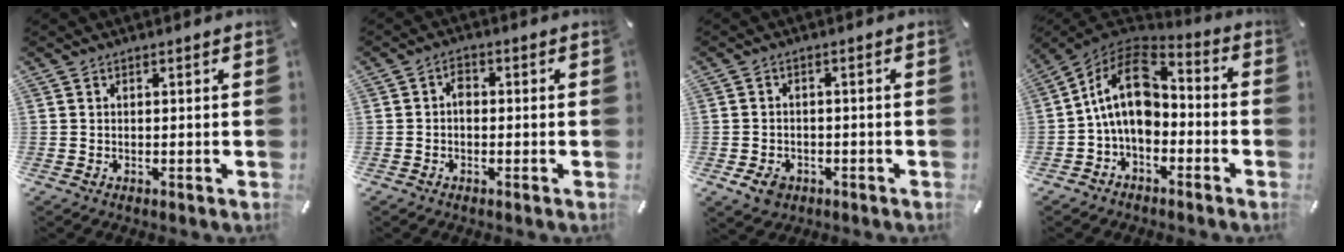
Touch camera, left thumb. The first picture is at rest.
{"total": 2.4, "force": [-0.4, 1.6, 1.7], "torque": [-0.034, 0.008, -0.008]}
{"total": 4.3, "force": [-2.2, 3.2, 1.8], "torque": [-0.042, 0.008, -0.042]}
{"total": 14.3, "force": [-1.3, 9.7, 10.5], "torque": [-0.214, 0.016, -0.027]}